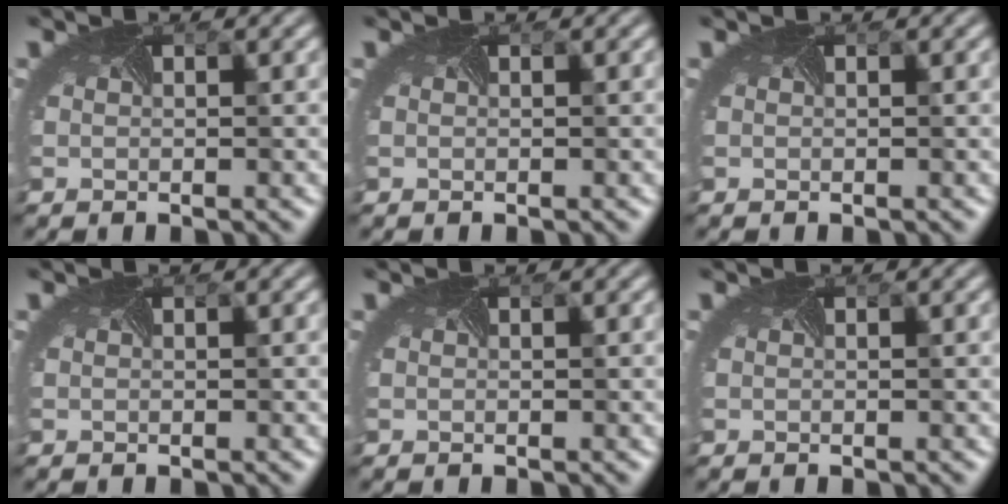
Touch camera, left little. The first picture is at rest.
{"total": 0.0}
{"total": 0.0}
{"total": 0.0}
{"total": 0.0}
{"total": 0.0}